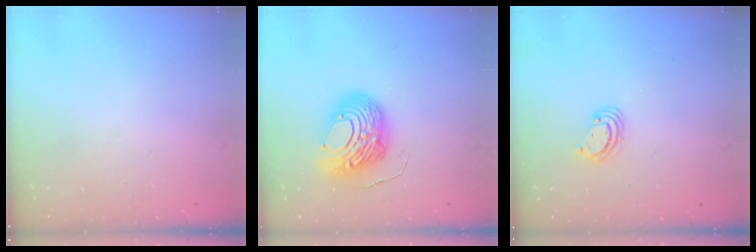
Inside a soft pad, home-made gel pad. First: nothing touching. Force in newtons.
{"total": 12.6, "press": 12.6, "slide": 1.4}
{"total": 2.5, "press": 2.5, "slide": 0.3}